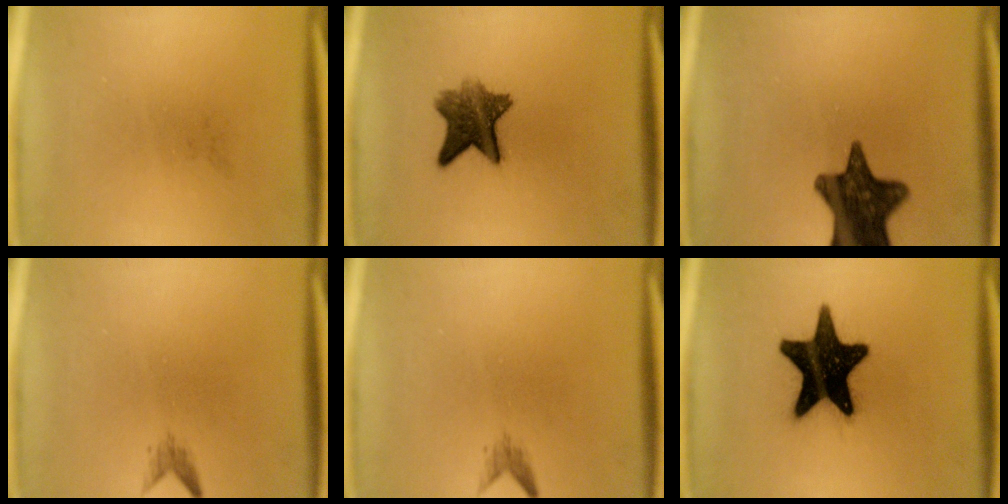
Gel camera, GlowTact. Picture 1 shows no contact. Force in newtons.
{"total": 7.5}
{"total": 13.7}
{"total": 1.1}
{"total": 1.1}
{"total": 19.5}